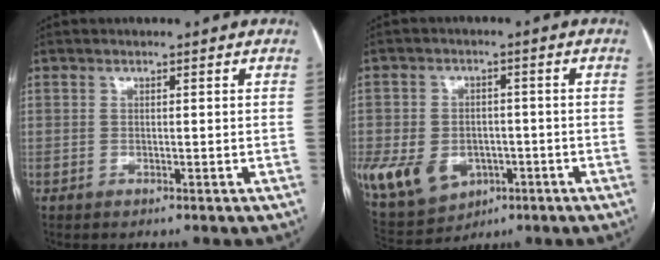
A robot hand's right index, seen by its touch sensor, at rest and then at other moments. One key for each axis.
{"total": 17.9, "fx": -5.9, "fy": 13.8, "fz": 9.7, "tx": -0.240, "ty": 0.008, "tz": -0.076}